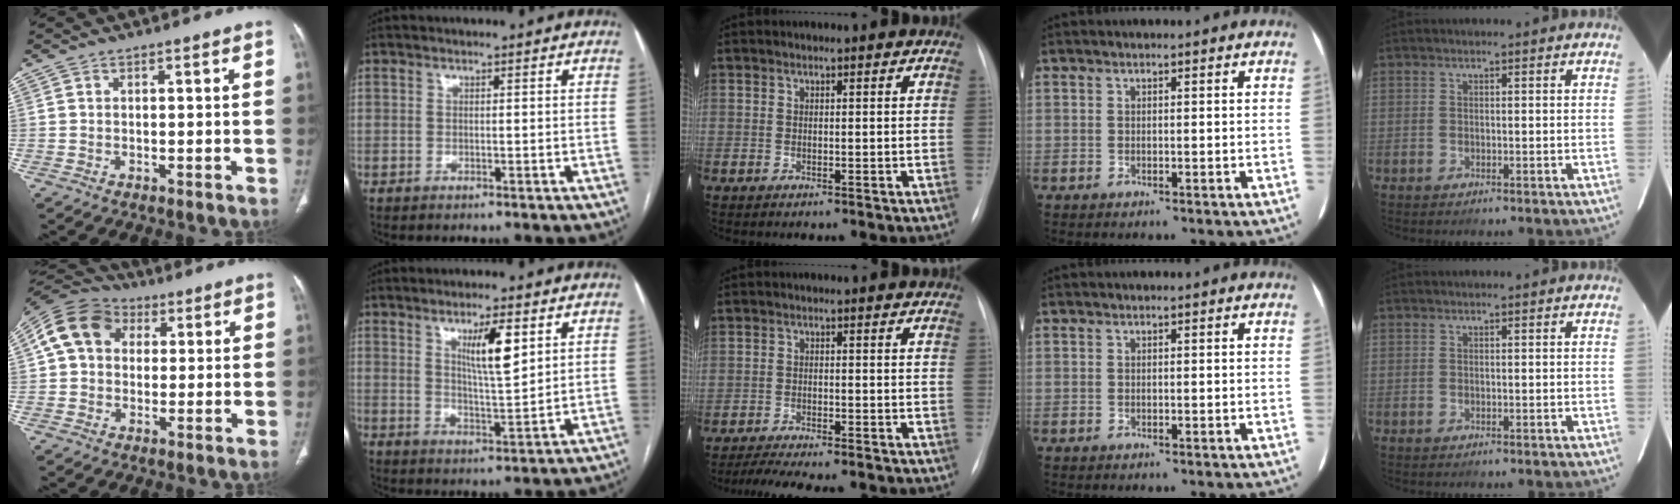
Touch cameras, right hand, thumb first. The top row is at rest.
{"thumb": {"total": 12.6, "force": [3.1, 10.1, 6.9], "torque": [-0.120, 0.025, 0.044]}, "index": {"total": 7.2, "force": [3.2, 0.9, 6.4], "torque": [-0.111, -0.008, 0.056]}, "middle": {"total": 10.8, "force": [-9.6, 1.4, 4.7], "torque": [-0.069, -0.006, -0.133]}}